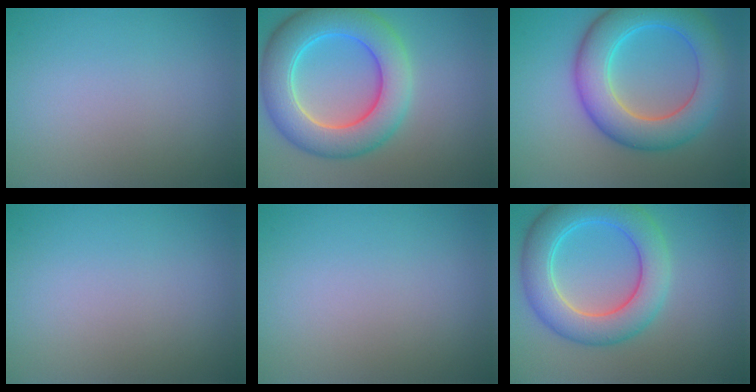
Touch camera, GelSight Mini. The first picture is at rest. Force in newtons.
{"total": 8.4, "press": 8.4, "slide": 0.3}
{"total": 7.9, "press": 7.9, "slide": 0.3}
{"total": 0.0}
{"total": 0.0}
{"total": 6.8, "press": 6.8, "slide": 0.3}